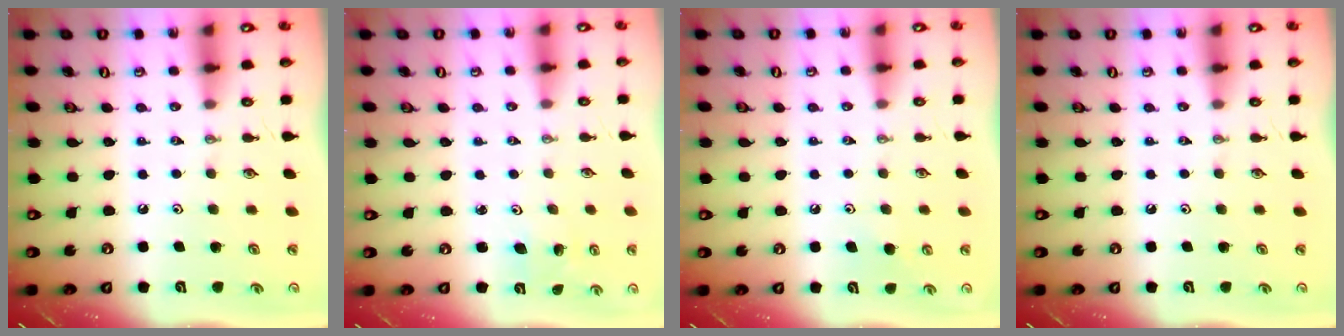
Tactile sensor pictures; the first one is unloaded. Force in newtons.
{"total": 3.5, "press": 3.5, "slide": 0.3}
{"total": 5.6, "press": 5.5, "slide": 1.3}
{"total": 0.0}